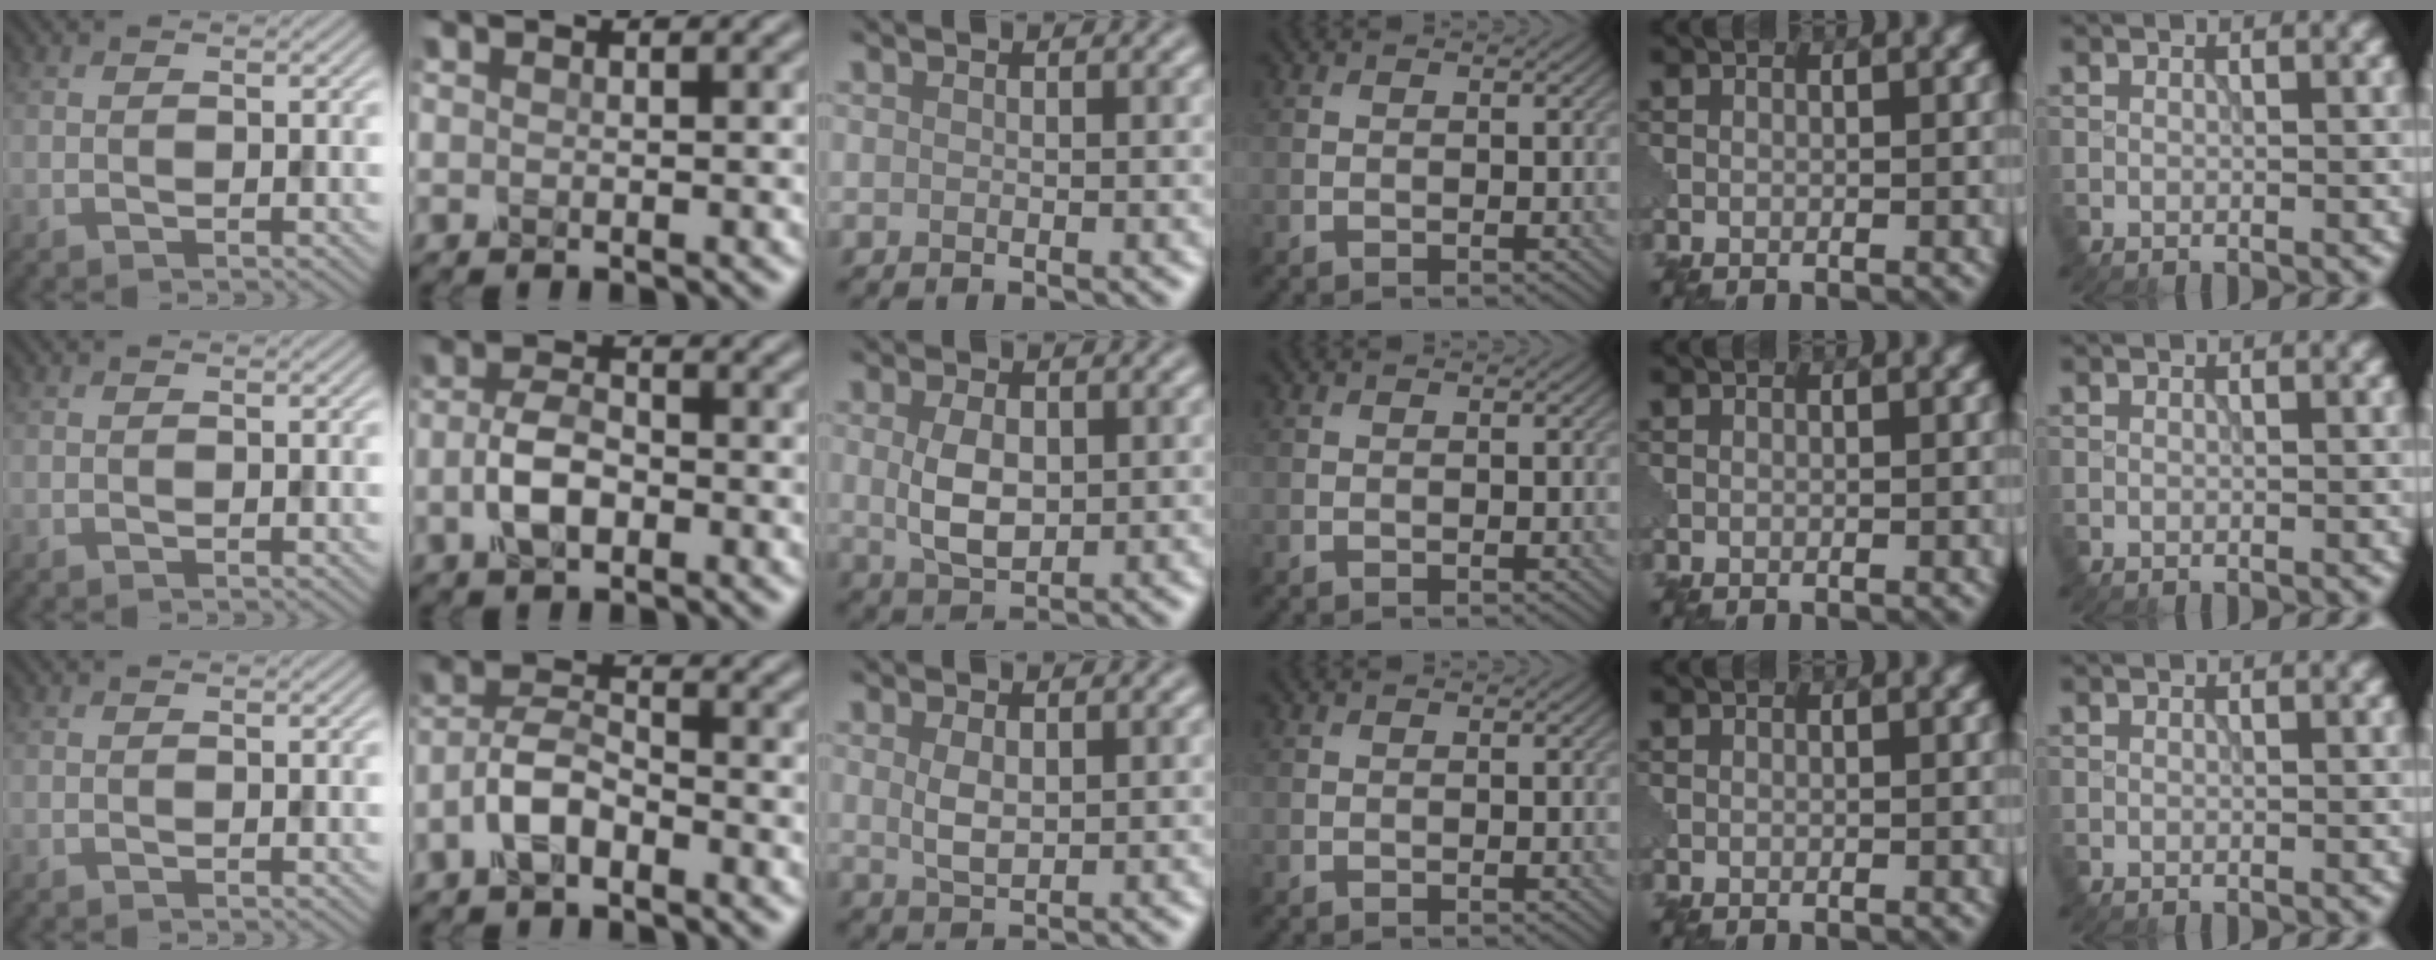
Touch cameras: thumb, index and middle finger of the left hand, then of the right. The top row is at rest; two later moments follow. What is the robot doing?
{"motion": "close", "object": "eyeshadow palette"}